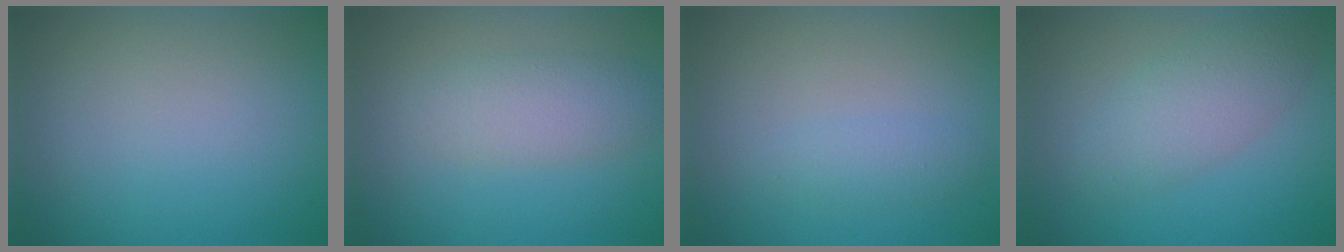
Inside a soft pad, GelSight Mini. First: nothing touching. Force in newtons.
{"total": 3.1, "press": 3.1, "slide": 0.1}
{"total": 1.4, "press": 1.4, "slide": 0.1}
{"total": 3.8, "press": 3.8, "slide": 0.1}